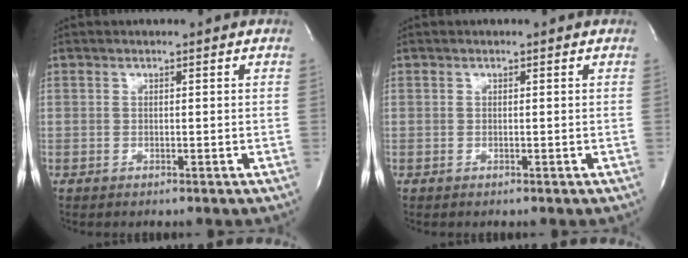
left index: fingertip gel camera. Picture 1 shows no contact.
{"total": 0.0}